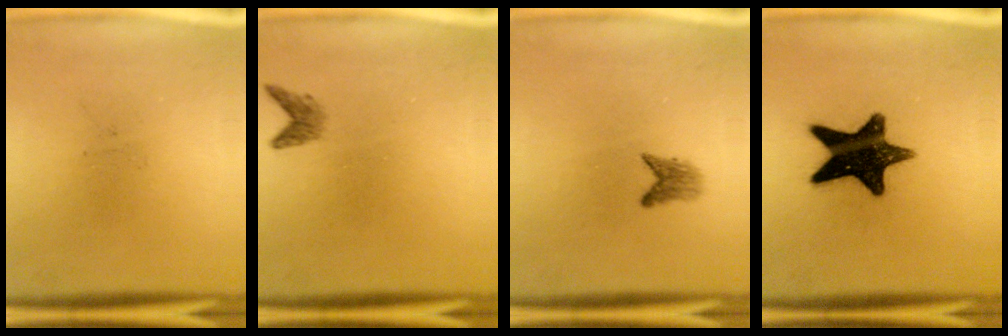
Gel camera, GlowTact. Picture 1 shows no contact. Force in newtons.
{"total": 1.5}
{"total": 1.8}
{"total": 15.5}